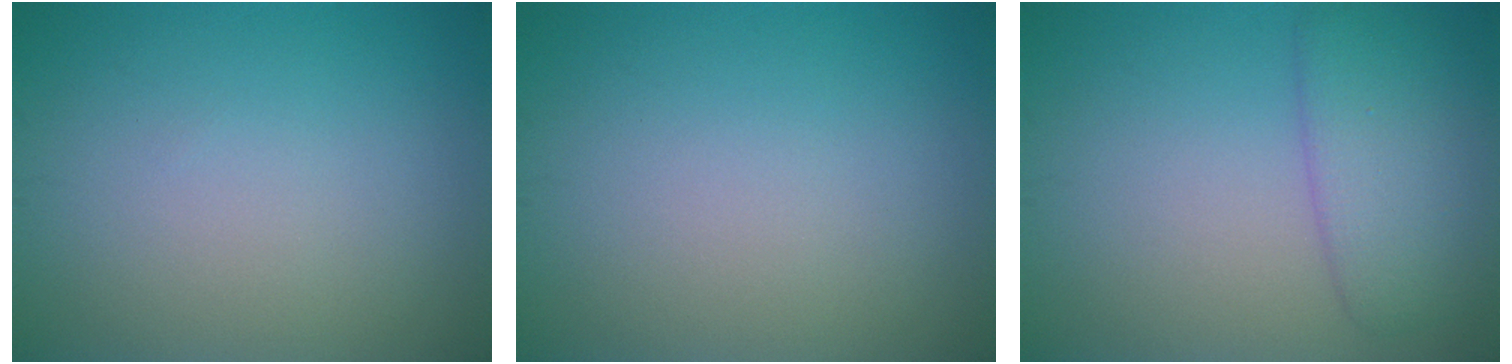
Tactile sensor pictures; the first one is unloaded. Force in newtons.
{"total": 0.0}
{"total": 4.3, "press": 4.3, "slide": 0.2}